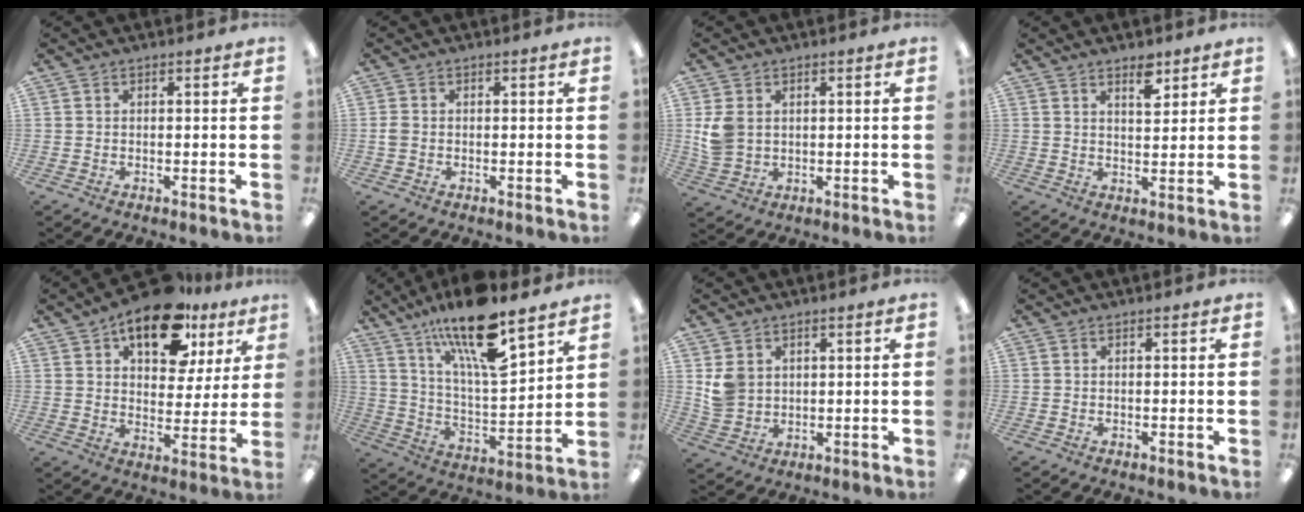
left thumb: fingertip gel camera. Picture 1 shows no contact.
{"total": 1.8, "force": [-0.2, 1.3, 1.2], "torque": [-0.022, 0.004, -0.004]}
{"total": 6.0, "force": [1.5, 4.6, 3.5], "torque": [-0.068, 0.006, 0.031]}
{"total": 5.2, "force": [3.8, 2.1, 2.9], "torque": [-0.026, -0.024, 0.060]}
{"total": 16.9, "force": [10.6, 8.6, 9.9], "torque": [-0.142, -0.049, 0.178]}
{"total": 19.3, "force": [13.9, 5.0, 12.3], "torque": [-0.221, -0.081, 0.233]}
{"total": 5.4, "force": [2.2, 4.6, 1.8], "torque": [-0.028, 0.001, 0.042]}
{"total": 0.0}